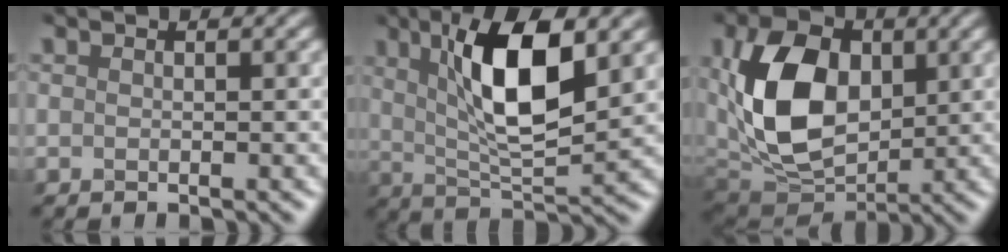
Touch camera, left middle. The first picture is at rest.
{"total": 6.9, "force": [2.3, 1.6, 6.3], "torque": [-0.128, -0.009, 0.061]}
{"total": 9.0, "force": [1.0, 6.2, 6.4], "torque": [-0.165, -0.004, 0.040]}